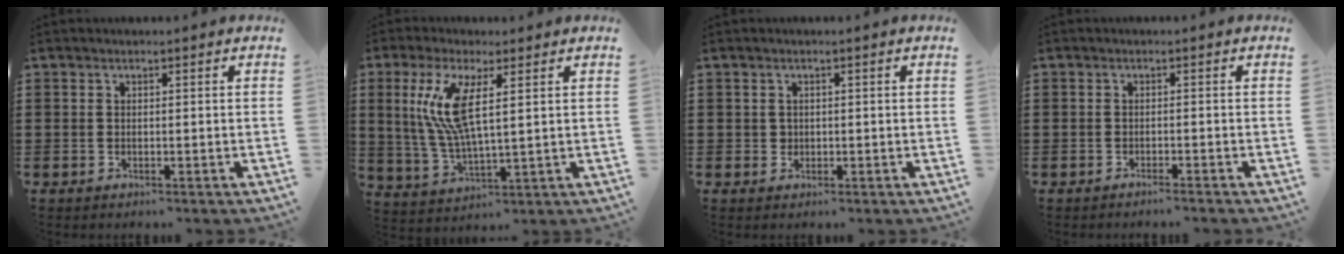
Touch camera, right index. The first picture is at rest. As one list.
[{"total": 9.4, "force": [2.7, 2.7, 8.6], "torque": [-0.193, -0.004, 0.040]}, {"total": 1.0, "force": [0.2, 0.9, 0.4], "torque": [-0.010, 0.003, 0.005]}, {"total": 1.1, "force": [-1.0, -0.2, 0.3], "torque": [-0.006, 0.000, -0.021]}]